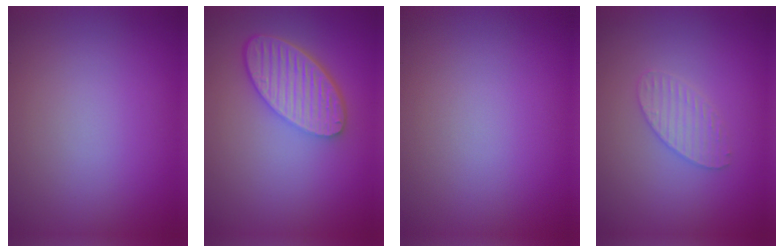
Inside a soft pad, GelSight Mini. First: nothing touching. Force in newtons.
{"total": 5.8, "press": 4.5, "slide": 3.7}
{"total": 0.0}
{"total": 2.0, "press": 2.0, "slide": 0.1}